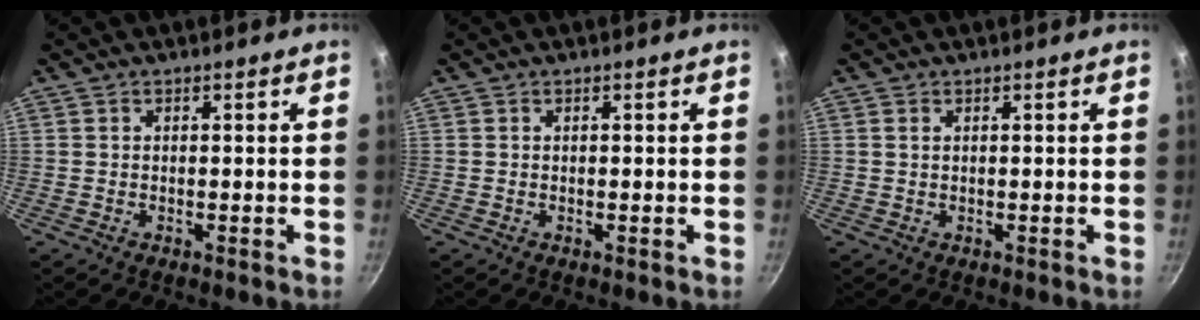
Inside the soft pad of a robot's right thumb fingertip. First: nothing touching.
{"total": 0.0}
{"total": 0.6, "force": [0.2, 0.4, 0.4], "torque": [-0.008, 0.001, 0.004]}